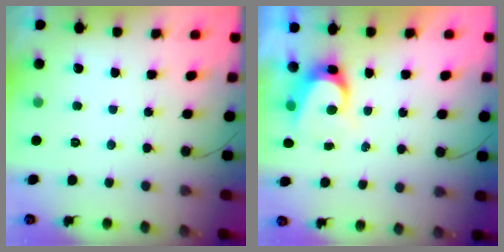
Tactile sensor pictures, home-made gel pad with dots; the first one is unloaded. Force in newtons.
{"total": 6.1, "press": 6.1, "slide": 0.4}